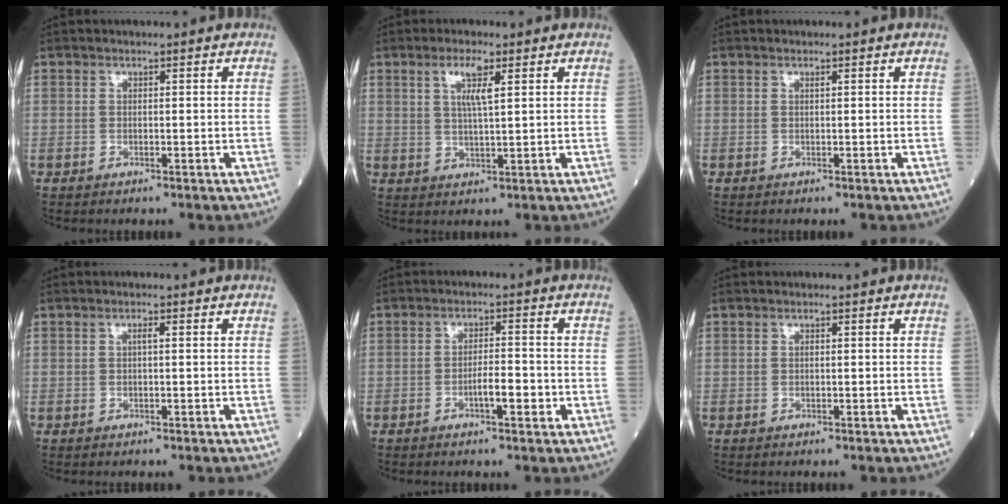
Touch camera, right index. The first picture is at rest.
{"total": 4.4, "force": [1.9, 0.4, 3.9], "torque": [-0.076, 0.001, 0.035]}
{"total": 0.0}
{"total": 0.8, "force": [0.1, 0.1, 0.8], "torque": [-0.016, 0.002, 0.002]}
{"total": 3.7, "force": [-1.4, 0.7, 3.4], "torque": [-0.052, 0.004, -0.021]}
{"total": 0.0}